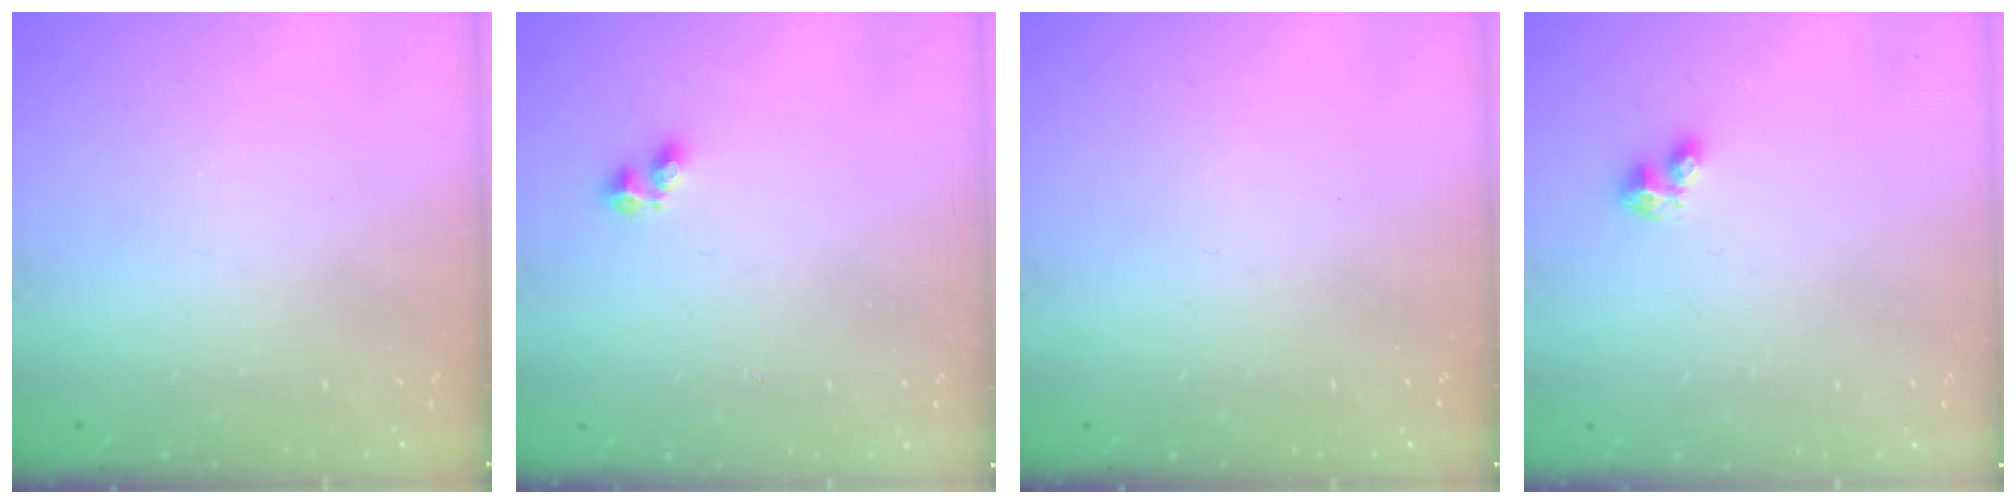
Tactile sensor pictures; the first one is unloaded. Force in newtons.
{"total": 2.2, "press": 2.1, "slide": 0.7}
{"total": 0.0}
{"total": 2.3, "press": 2.2, "slide": 0.5}